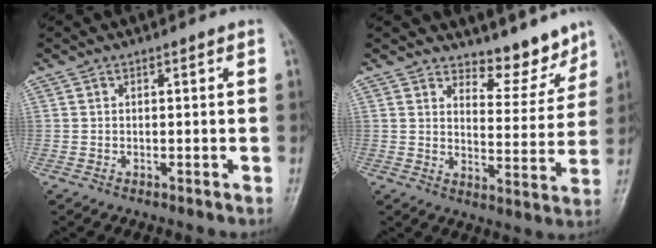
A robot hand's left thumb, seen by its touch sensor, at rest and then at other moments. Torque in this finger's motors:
{"motor_torque": [0.23, 0.02, -0.13, -0.31, 0.07]}